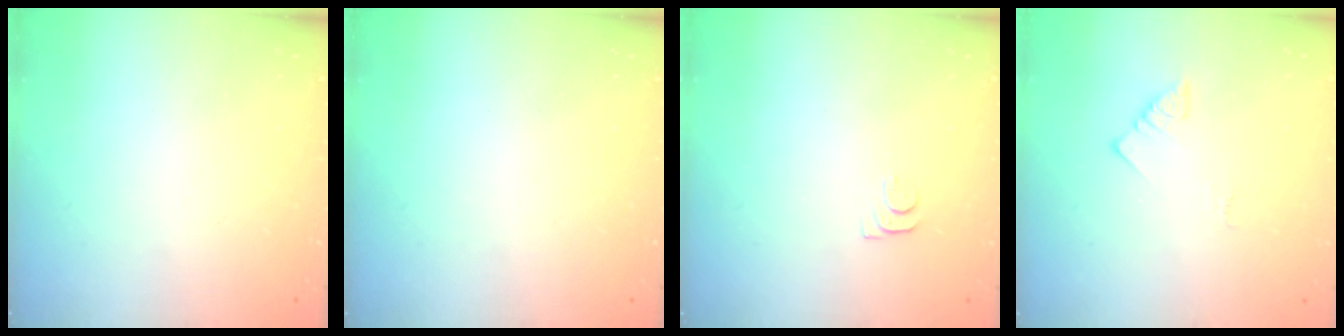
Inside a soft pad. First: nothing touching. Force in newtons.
{"total": 0.0}
{"total": 4.8, "press": 4.8, "slide": 0.5}
{"total": 2.7, "press": 2.7, "slide": 0.3}